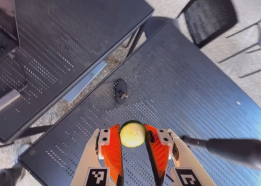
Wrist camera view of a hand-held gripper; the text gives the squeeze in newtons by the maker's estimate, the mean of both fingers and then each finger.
{"total": 9.6, "left": 9.9, "right": 9.4}